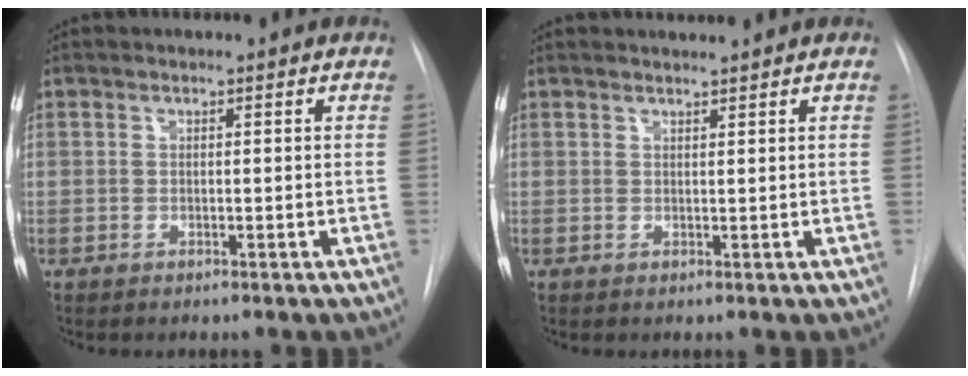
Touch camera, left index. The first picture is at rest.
{"total": 1.1, "force": [1.0, -0.4, 0.1], "torque": [0.000, 0.003, 0.022]}